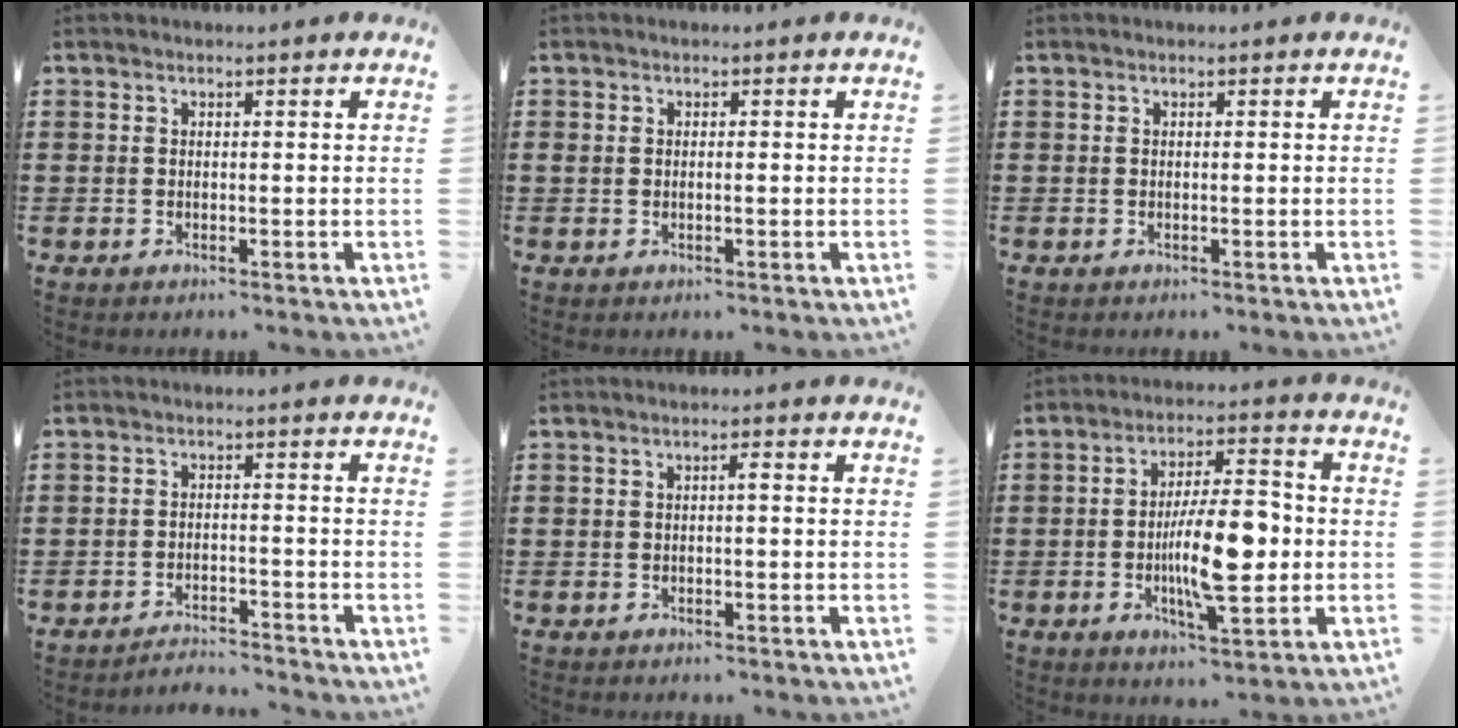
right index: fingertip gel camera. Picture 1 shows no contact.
{"total": 0.6, "force": [-0.1, 0.3, 0.6], "torque": [-0.012, 0.001, -0.002]}
{"total": 0.0}
{"total": 2.8, "force": [-2.8, 0.0, -0.2], "torque": [-0.004, 0.002, -0.062]}
{"total": 1.1, "force": [0.0, 0.0, 1.1], "torque": [-0.020, 0.000, -0.001]}
{"total": 11.6, "force": [-1.6, 4.2, 10.7], "torque": [-0.164, 0.002, -0.028]}